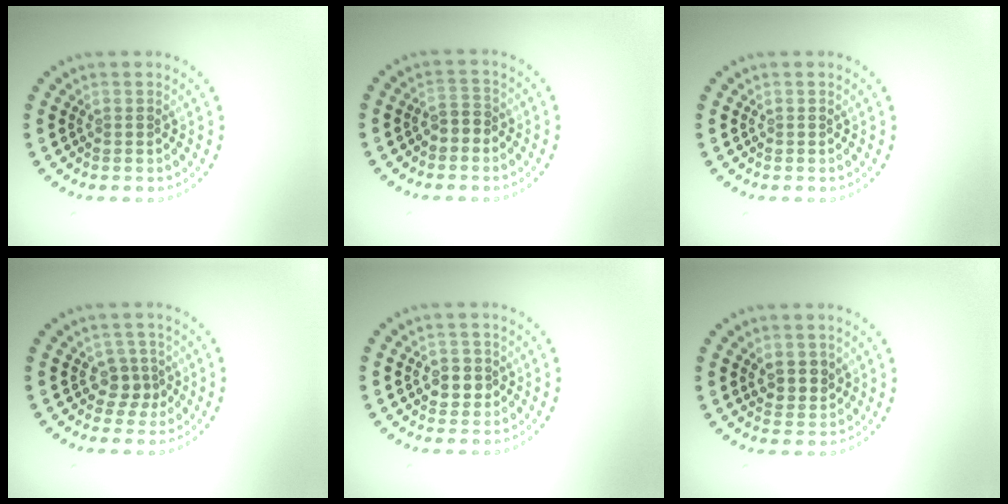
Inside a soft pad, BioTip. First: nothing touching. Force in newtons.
{"total": 1.6, "press": 1.5, "slide": 0.5}
{"total": 0.0}
{"total": 2.1, "press": 1.7, "slide": 1.2}
{"total": 2.1, "press": 2.0, "slide": 0.7}
{"total": 2.1, "press": 1.9, "slide": 0.8}